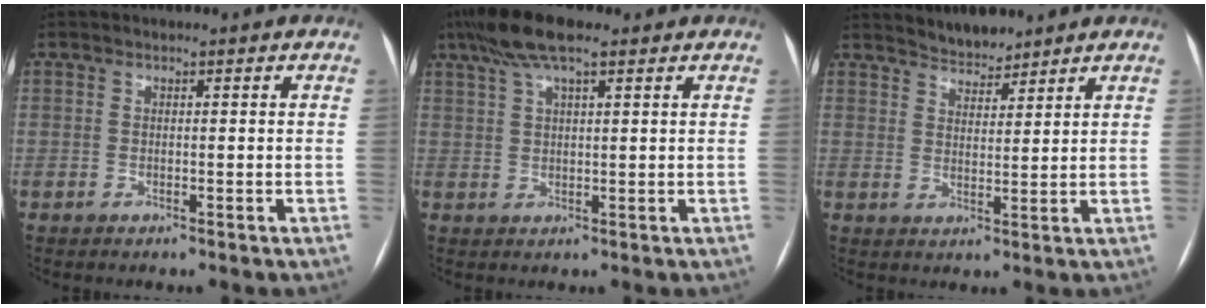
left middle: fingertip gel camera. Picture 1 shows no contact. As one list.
[{"total": 8.1, "force": [5.5, 1.8, 5.7], "torque": [-0.114, 0.033, 0.096]}, {"total": 4.1, "force": [3.9, 1.0, 0.6], "torque": [-0.013, 0.008, 0.069]}]